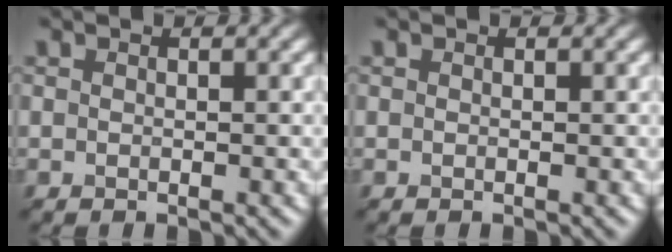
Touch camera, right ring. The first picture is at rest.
{"total": 0.0}